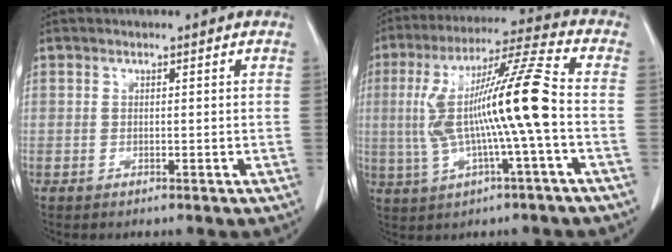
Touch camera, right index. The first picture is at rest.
{"total": 14.8, "force": [-0.9, -0.2, 14.8], "torque": [-0.283, 0.020, -0.021]}